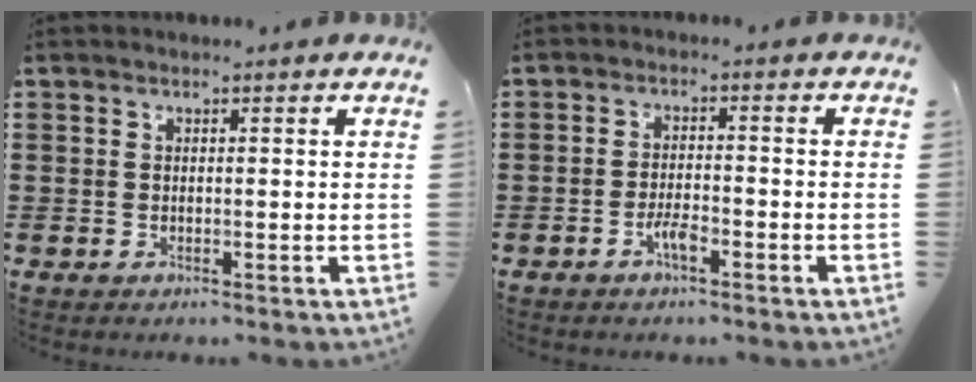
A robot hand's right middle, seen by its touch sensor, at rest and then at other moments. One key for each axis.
{"total": 3.1, "fx": -1.7, "fy": 0.8, "fz": 2.4, "tx": -0.048, "ty": 0.002, "tz": -0.033}